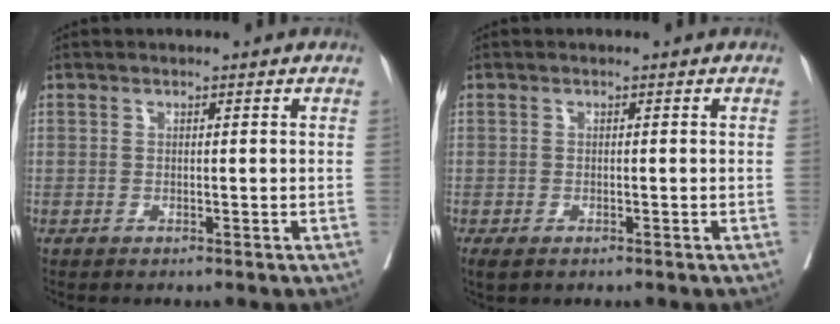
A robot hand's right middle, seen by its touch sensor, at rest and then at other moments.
{"total": 3.8, "force": [-2.5, 1.8, 2.4], "torque": [-0.048, -0.014, -0.038]}